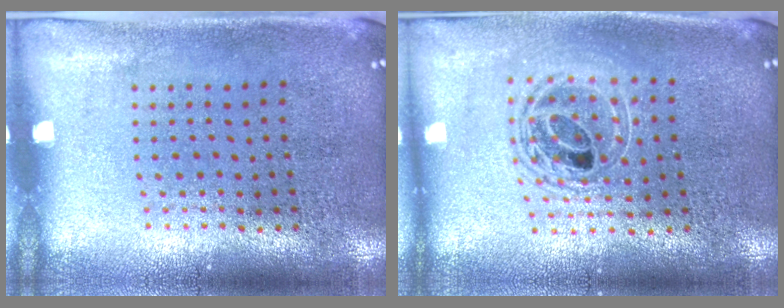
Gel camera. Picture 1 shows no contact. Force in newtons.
{"total": 1.6, "press": 1.3, "slide": 0.9}